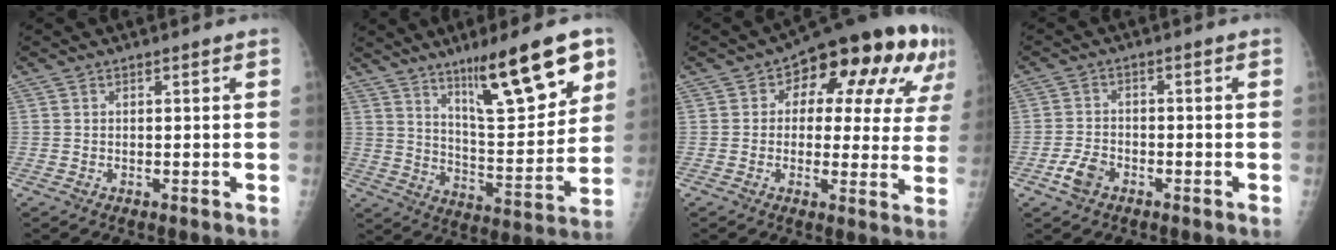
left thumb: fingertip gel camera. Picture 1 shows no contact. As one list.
[{"total": 19.3, "force": [11.0, 4.4, 15.3], "torque": [-0.201, -0.051, 0.183]}, {"total": 19.1, "force": [7.4, 9.9, 14.6], "torque": [-0.136, 0.012, 0.087]}, {"total": 4.4, "force": [-2.5, 2.7, 2.4], "torque": [-0.047, 0.015, -0.047]}]